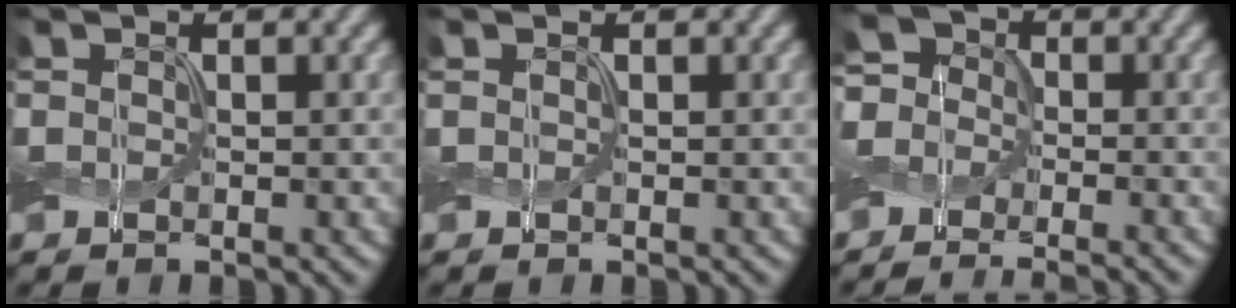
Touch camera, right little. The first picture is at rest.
{"total": 0.0}
{"total": 7.3, "force": [-3.7, 5.4, 3.4], "torque": [-0.050, 0.015, -0.089]}